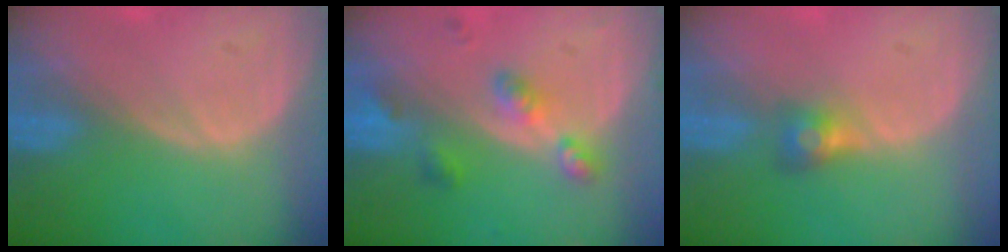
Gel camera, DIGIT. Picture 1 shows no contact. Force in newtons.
{"total": 4.8, "press": 4.8, "slide": 0.1}
{"total": 2.8, "press": 2.6, "slide": 1.0}